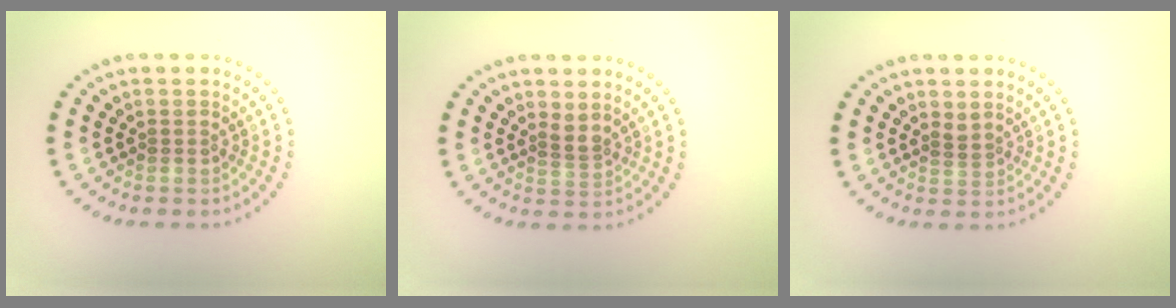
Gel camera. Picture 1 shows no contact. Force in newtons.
{"total": 1.2, "press": 0.8, "slide": 0.9}
{"total": 0.8, "press": 0.5, "slide": 0.7}